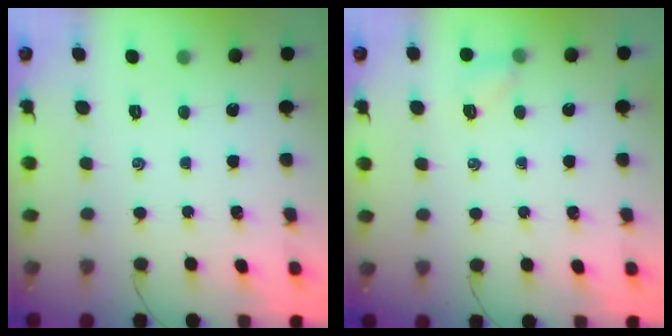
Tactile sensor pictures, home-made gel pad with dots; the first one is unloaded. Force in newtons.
{"total": 4.2, "press": 4.0, "slide": 1.1}